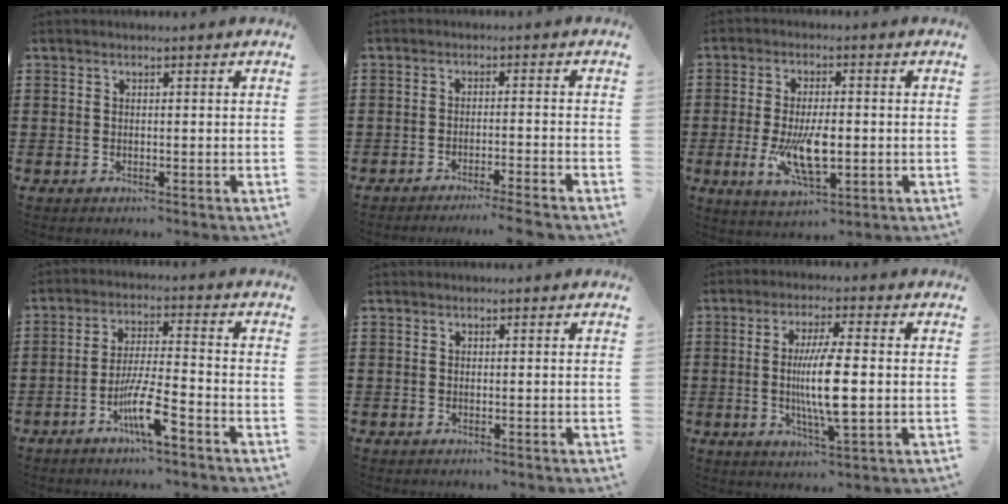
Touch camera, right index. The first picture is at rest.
{"total": 3.0, "force": [-2.7, -0.6, 1.0], "torque": [-0.019, -0.005, -0.055]}
{"total": 9.4, "force": [-1.6, 3.8, 8.4], "torque": [-0.165, -0.014, -0.027]}
{"total": 8.2, "force": [-4.4, 1.1, 6.8], "torque": [-0.134, -0.006, -0.081]}
{"total": 0.0}
{"total": 9.2, "force": [-0.7, 1.9, 9.0], "torque": [-0.175, -0.013, -0.016]}